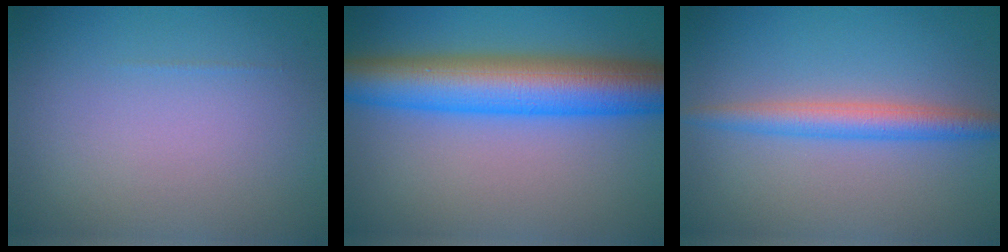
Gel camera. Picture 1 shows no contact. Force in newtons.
{"total": 9.6, "press": 9.6, "slide": 0.1}
{"total": 3.1, "press": 3.1, "slide": 0.1}